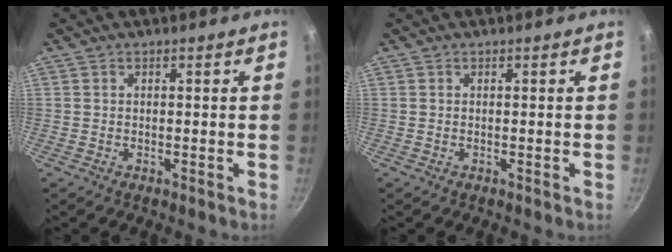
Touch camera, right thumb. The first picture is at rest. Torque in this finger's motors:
{"motor_torque": [-0.17, -0.19, 0.45, -0.04, -0.02]}